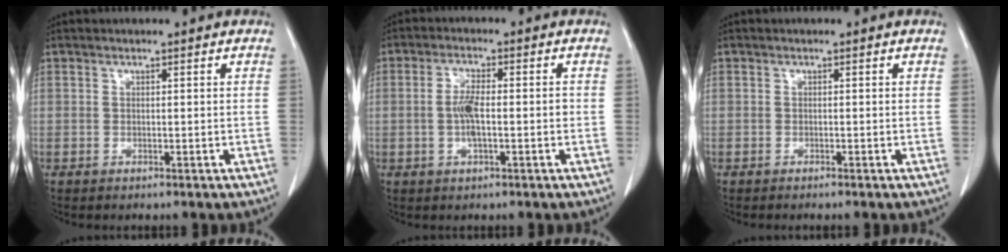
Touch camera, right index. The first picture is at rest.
{"total": 4.6, "force": [-0.6, 1.3, 4.4], "torque": [-0.091, 0.008, -0.010]}
{"total": 0.8, "force": [-0.8, -0.2, 0.3], "torque": [-0.002, 0.002, -0.011]}